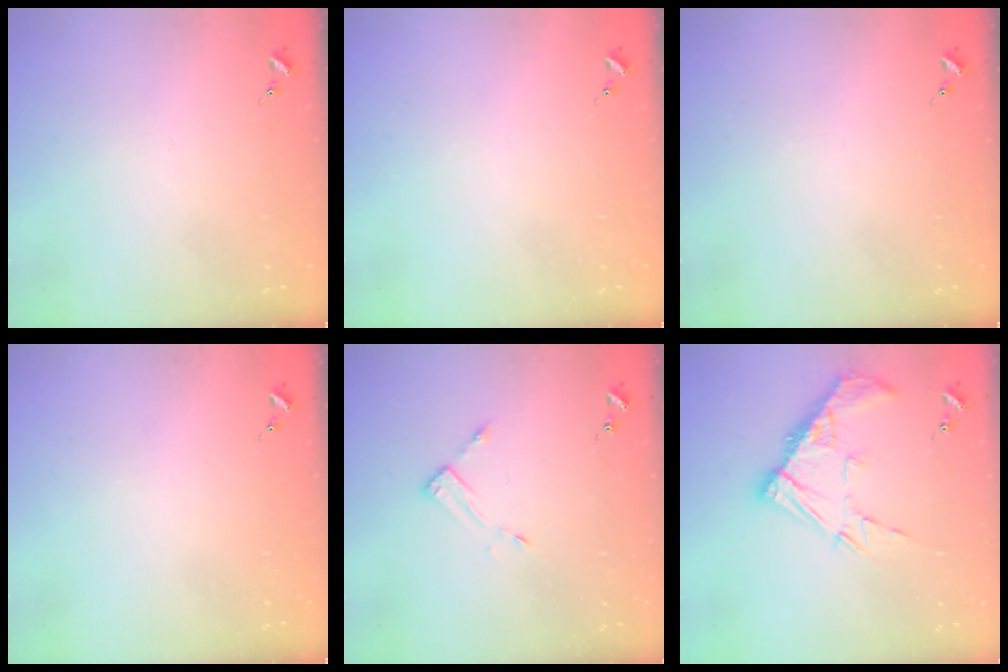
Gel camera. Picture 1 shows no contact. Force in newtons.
{"total": 0.0}
{"total": 0.0}
{"total": 0.0}
{"total": 3.2, "press": 3.2, "slide": 0.3}
{"total": 13.3, "press": 13.2, "slide": 1.2}